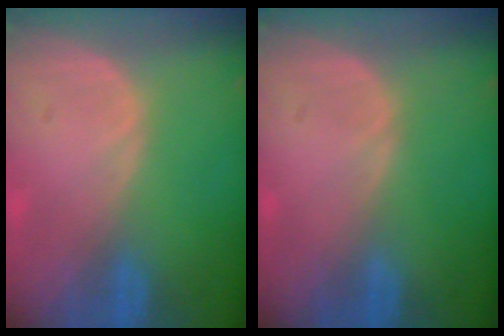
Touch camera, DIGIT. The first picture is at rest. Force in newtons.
{"total": 0.0}